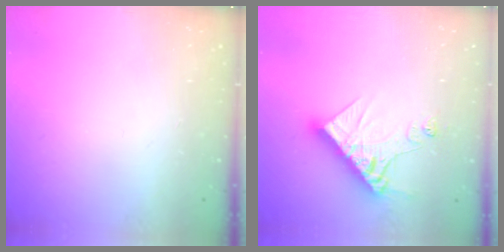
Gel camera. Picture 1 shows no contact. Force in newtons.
{"total": 13.3, "press": 13.2, "slide": 1.7}